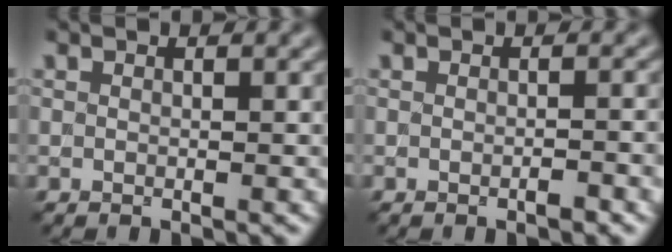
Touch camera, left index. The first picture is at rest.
{"total": 1.5, "force": [-0.6, 0.3, 1.3], "torque": [-0.016, 0.002, -0.010]}